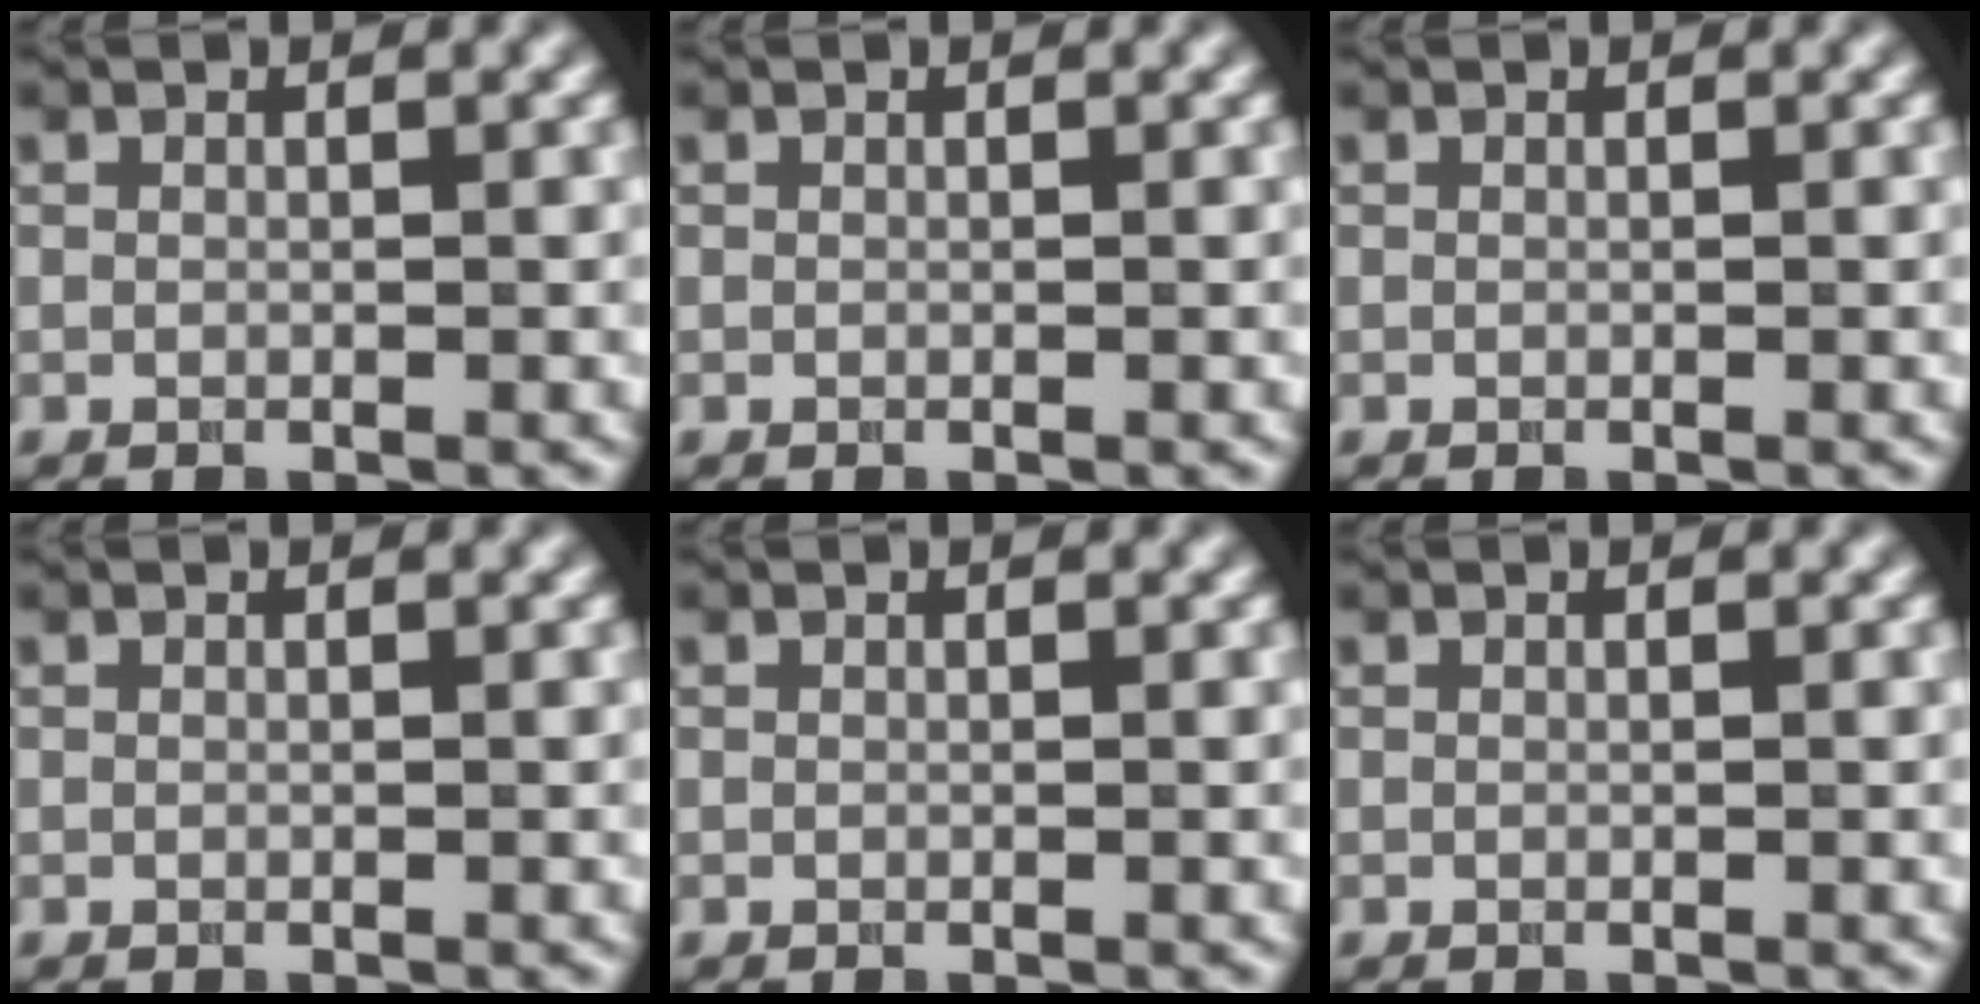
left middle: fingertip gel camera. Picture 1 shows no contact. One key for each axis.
{"total": 0.0}
{"total": 0.0}
{"total": 0.0}
{"total": 0.0}
{"total": 0.0}